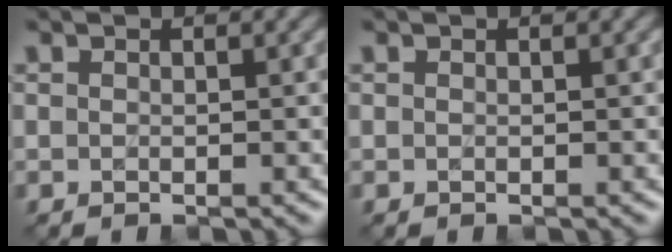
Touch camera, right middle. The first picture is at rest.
{"total": 0.0}